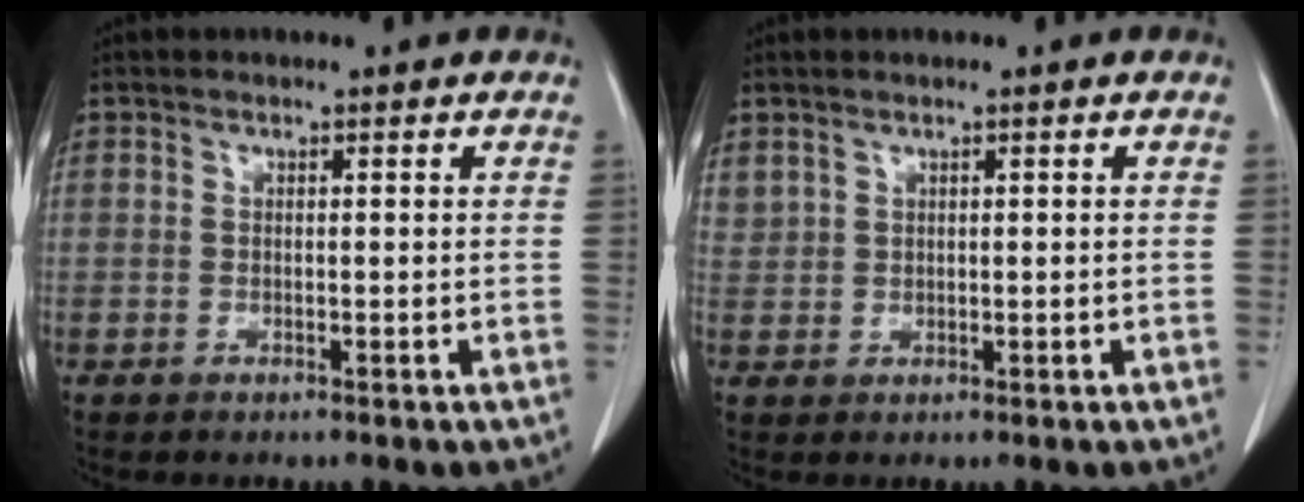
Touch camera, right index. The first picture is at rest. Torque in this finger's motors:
{"motor_torque": [-0.20, 0.10, -0.05, 0.00]}